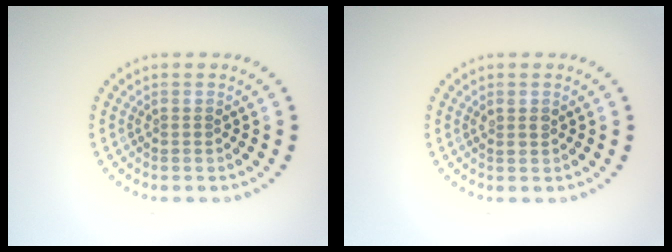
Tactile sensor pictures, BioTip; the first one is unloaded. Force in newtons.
{"total": 0.9, "press": 0.9, "slide": 0.3}